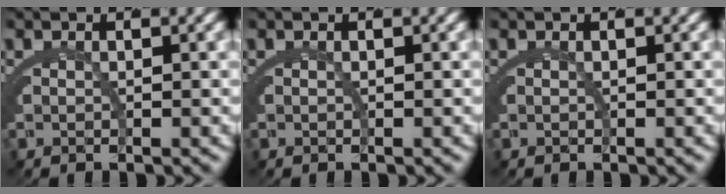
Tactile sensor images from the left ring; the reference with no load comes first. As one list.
[{"total": 0.0}, {"total": 0.0}]